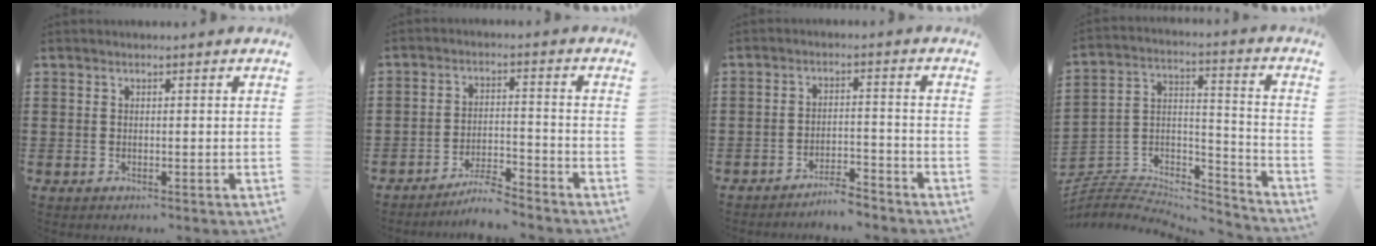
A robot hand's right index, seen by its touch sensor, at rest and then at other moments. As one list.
[{"total": 5.2, "force": [-4.9, 0.3, 1.7], "torque": [-0.031, 0.003, -0.094]}, {"total": 3.9, "force": [-3.9, -0.1, 0.6], "torque": [-0.017, 0.000, -0.080]}, {"total": 4.7, "force": [-4.2, 1.9, 0.7], "torque": [-0.024, -0.007, -0.088]}]